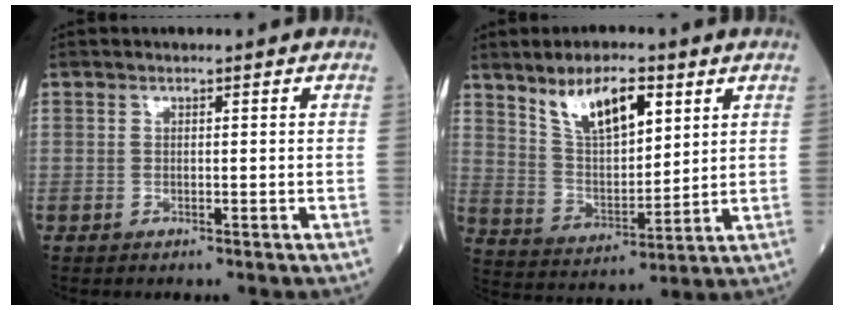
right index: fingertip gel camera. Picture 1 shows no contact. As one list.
[{"total": 10.5, "force": [6.0, 4.0, 7.7], "torque": [-0.145, 0.008, 0.120]}]